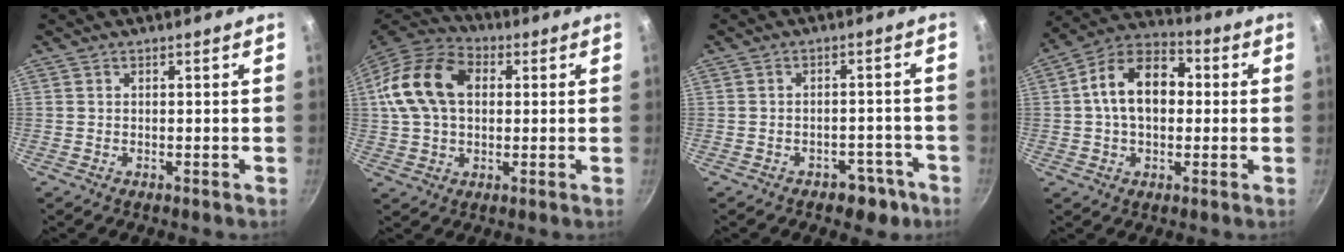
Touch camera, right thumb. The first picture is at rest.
{"total": 16.2, "force": [2.8, 11.2, 11.4], "torque": [-0.197, 0.026, 0.037]}
{"total": 5.1, "force": [-3.1, 3.4, 2.2], "torque": [0.003, 0.037, -0.020]}
{"total": 14.0, "force": [1.1, 9.5, 10.3], "torque": [-0.138, 0.032, -0.001]}